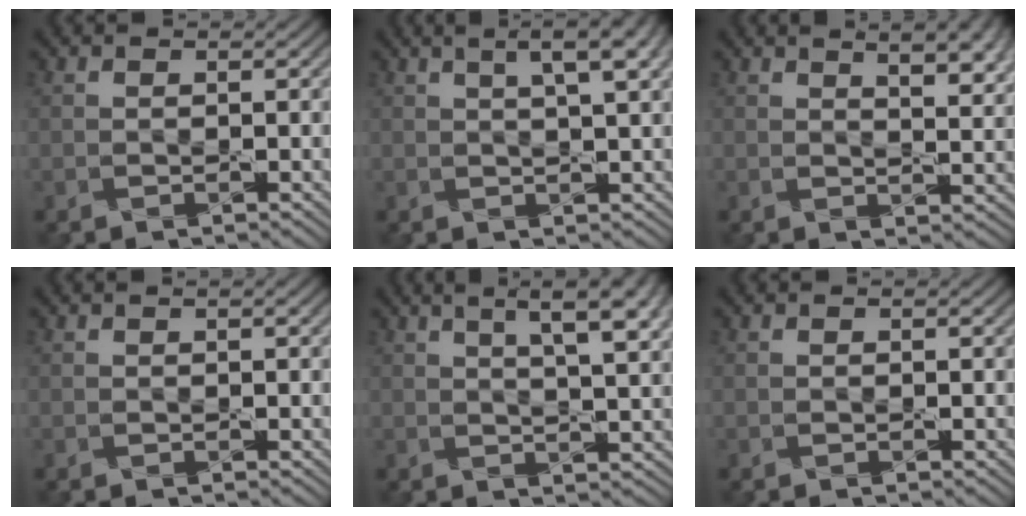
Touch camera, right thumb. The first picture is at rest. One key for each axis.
{"total": 6.7, "fx": 3.0, "fy": 1.6, "fz": 5.8, "tx": -0.070, "ty": 0.018, "tz": 0.035}
{"total": 6.5, "fx": 3.5, "fy": 2.2, "fz": 5.0, "tx": -0.066, "ty": 0.007, "tz": 0.048}
{"total": 0.6, "fx": 0.3, "fy": 0.0, "fz": 0.5, "tx": -0.008, "ty": 0.005, "tz": 0.004}
{"total": 8.9, "fx": 4.4, "fy": 2.3, "fz": 7.4, "tx": -0.090, "ty": 0.024, "tz": 0.050}
{"total": 0.0}